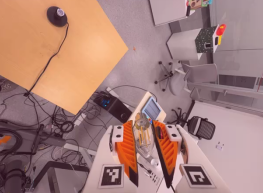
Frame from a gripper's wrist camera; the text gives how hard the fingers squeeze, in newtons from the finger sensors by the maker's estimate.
{"total": 8.6, "left": 7.7, "right": 9.4}